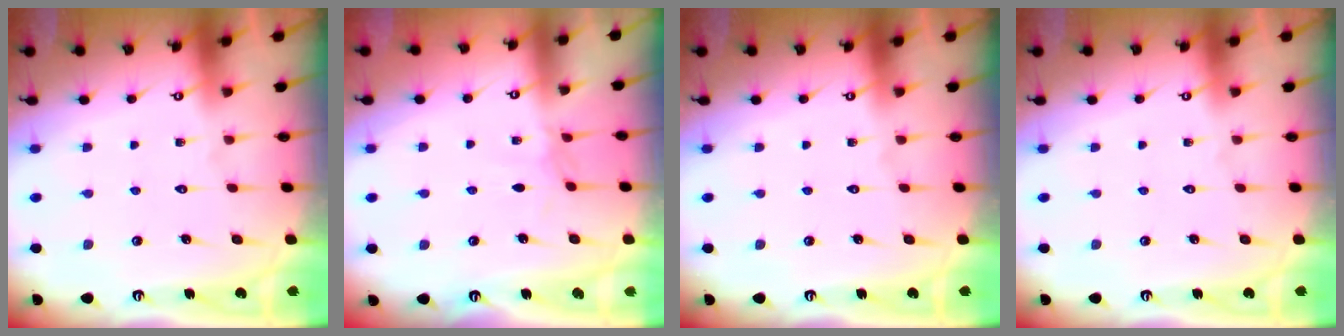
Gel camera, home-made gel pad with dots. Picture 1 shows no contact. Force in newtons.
{"total": 2.1, "press": 2.0, "slide": 0.5}
{"total": 0.0}
{"total": 0.0}